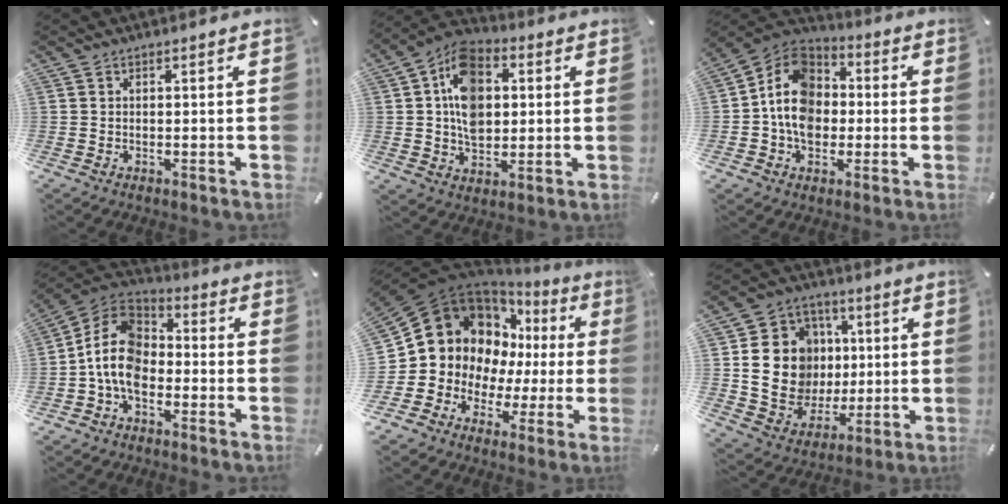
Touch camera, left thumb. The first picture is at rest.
{"total": 13.4, "force": [2.3, 10.1, 8.5], "torque": [-0.141, 0.006, 0.042]}
{"total": 13.0, "force": [-1.9, 10.8, 7.0], "torque": [-0.150, 0.018, -0.038]}
{"total": 11.9, "force": [-3.9, 8.3, 7.6], "torque": [-0.181, 0.015, -0.079]}
{"total": 13.7, "force": [4.2, 12.4, 4.3], "torque": [-0.087, -0.053, 0.097]}
{"total": 16.7, "force": [2.0, 14.9, 7.2], "torque": [-0.127, -0.003, 0.049]}